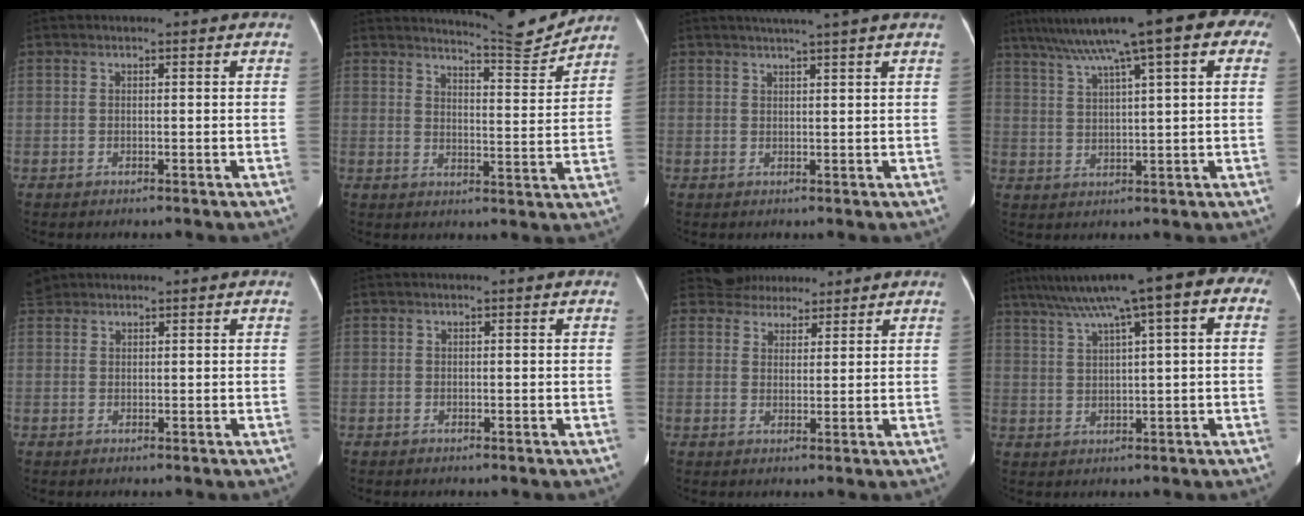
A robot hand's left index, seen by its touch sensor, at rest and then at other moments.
{"total": 8.3, "force": [8.2, -0.9, 0.6], "torque": [-0.023, -0.033, 0.115]}
{"total": 5.3, "force": [4.4, -1.1, 2.8], "torque": [-0.038, 0.015, 0.059]}
{"total": 17.3, "force": [10.5, 2.6, 13.4], "torque": [-0.217, 0.057, 0.146]}
{"total": 1.7, "force": [1.1, 1.3, -0.2], "torque": [0.001, 0.025, 0.022]}
{"total": 0.7, "force": [-0.5, 0.4, -0.2], "torque": [0.003, 0.006, -0.010]}
{"total": 4.2, "force": [3.6, 2.1, -0.5], "torque": [0.008, 0.018, 0.056]}
{"total": 13.6, "force": [6.7, 1.8, 11.6], "torque": [-0.184, 0.054, 0.097]}